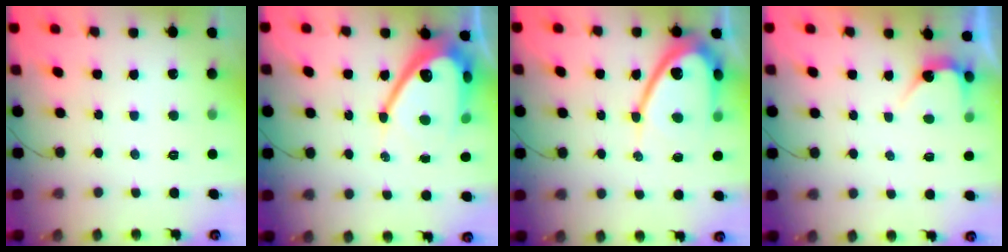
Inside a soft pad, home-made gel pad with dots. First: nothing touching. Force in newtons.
{"total": 15.5, "press": 15.4, "slide": 1.5}
{"total": 12.5, "press": 12.4, "slide": 1.1}
{"total": 4.1, "press": 4.1, "slide": 0.3}